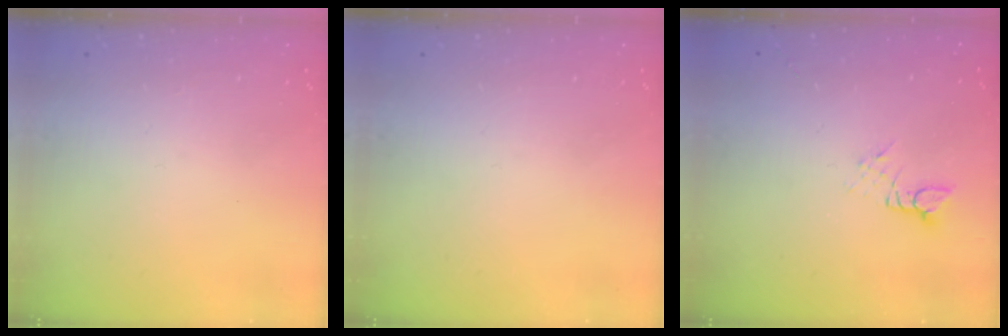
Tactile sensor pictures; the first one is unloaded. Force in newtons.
{"total": 0.0}
{"total": 3.0, "press": 3.0, "slide": 0.3}